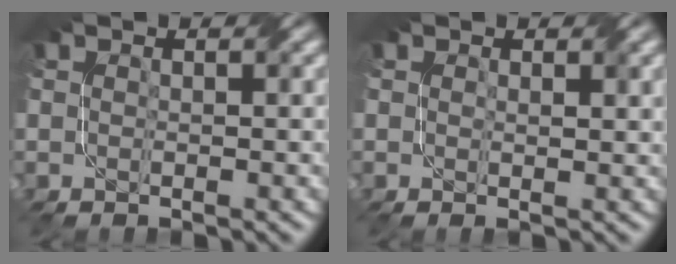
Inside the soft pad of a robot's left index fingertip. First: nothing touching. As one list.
[{"total": 1.0, "force": [0.4, 0.2, 0.9], "torque": [-0.016, -0.003, 0.008]}]